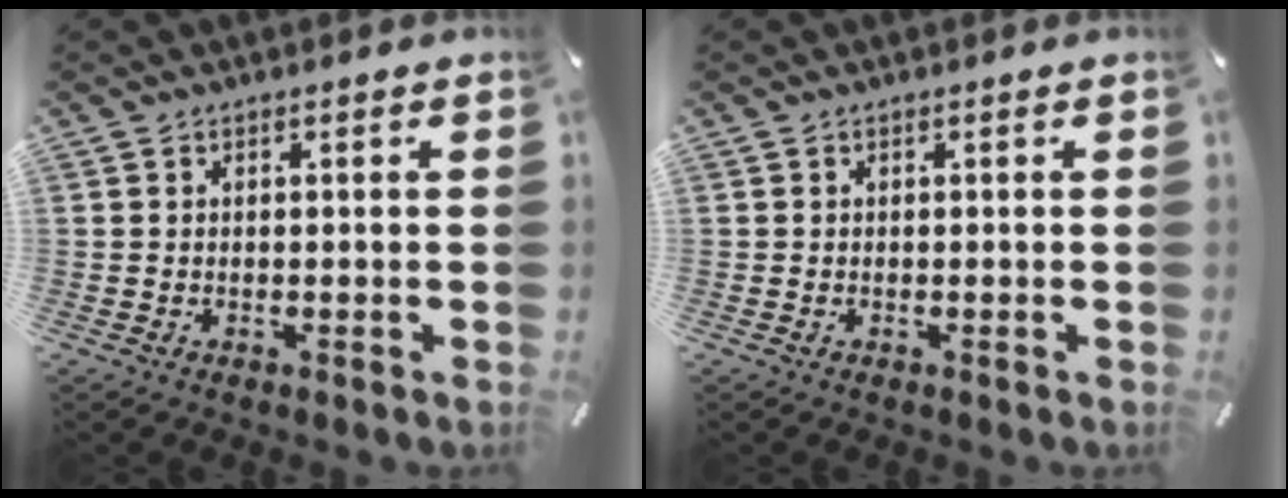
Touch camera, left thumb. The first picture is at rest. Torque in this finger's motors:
{"motor_torque": [0.00, 0.00, 0.00, 0.00, 0.00]}